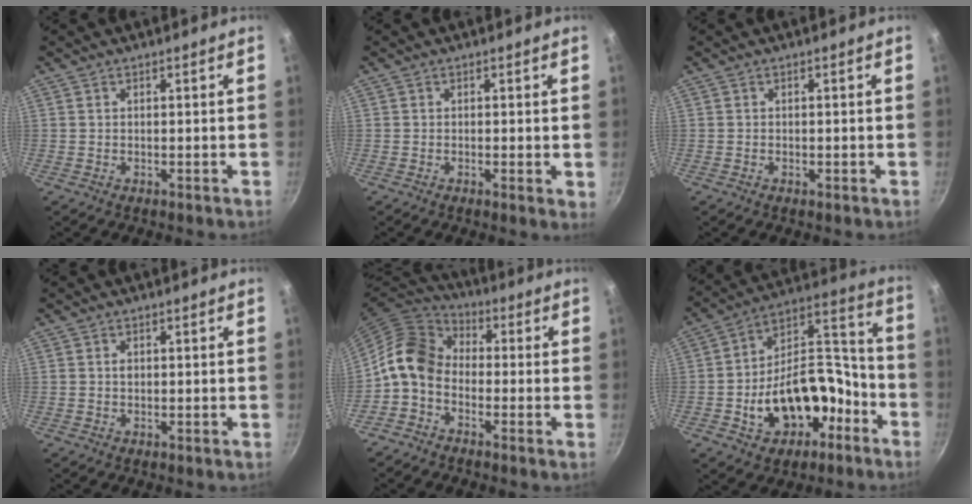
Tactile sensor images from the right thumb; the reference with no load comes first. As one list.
[{"total": 2.8, "force": [-0.2, 0.9, 2.6], "torque": [-0.029, -0.008, -0.006]}, {"total": 0.6, "force": [-0.3, 0.3, 0.4], "torque": [-0.004, 0.002, -0.005]}, {"total": 0.9, "force": [0.1, 0.7, 0.6], "torque": [-0.006, 0.002, 0.002]}, {"total": 9.9, "force": [-2.2, 7.3, 6.3], "torque": [-0.101, 0.040, -0.068]}, {"total": 20.3, "force": [-7.7, 13.2, 13.4], "torque": [-0.179, 0.089, -0.103]}]